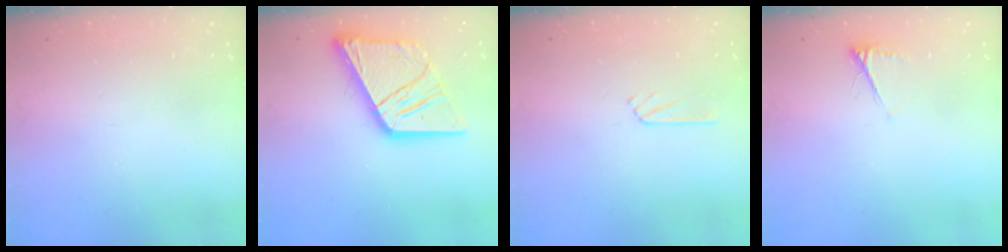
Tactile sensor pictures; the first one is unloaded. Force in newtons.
{"total": 18.9, "press": 18.7, "slide": 2.1}
{"total": 2.5, "press": 2.5, "slide": 0.2}
{"total": 4.2, "press": 4.1, "slide": 0.6}